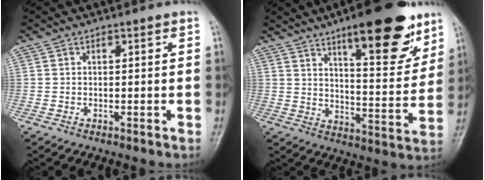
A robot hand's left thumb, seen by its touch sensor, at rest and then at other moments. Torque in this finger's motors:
{"motor_torque": [2.14, 1.34, 1.45, -1.20, 0.11]}